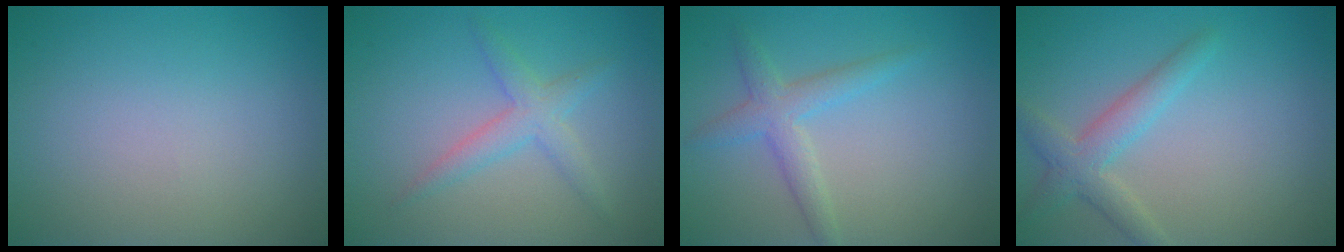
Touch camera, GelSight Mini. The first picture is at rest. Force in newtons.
{"total": 2.5, "press": 2.5, "slide": 0.1}
{"total": 2.6, "press": 2.6, "slide": 0.0}
{"total": 3.0, "press": 3.0, "slide": 0.1}